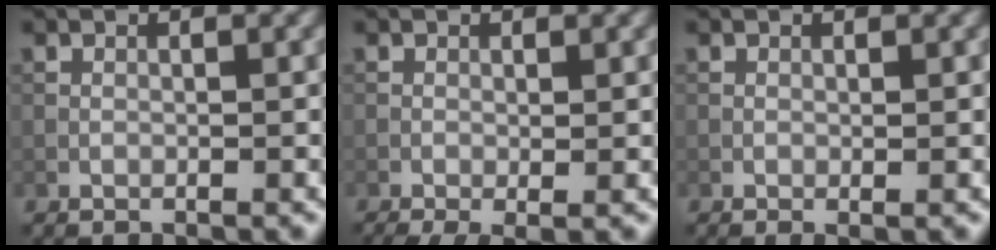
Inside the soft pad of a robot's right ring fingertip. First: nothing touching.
{"total": 2.2, "force": [-1.0, 0.5, 1.9], "torque": [-0.037, -0.007, -0.019]}
{"total": 0.0}